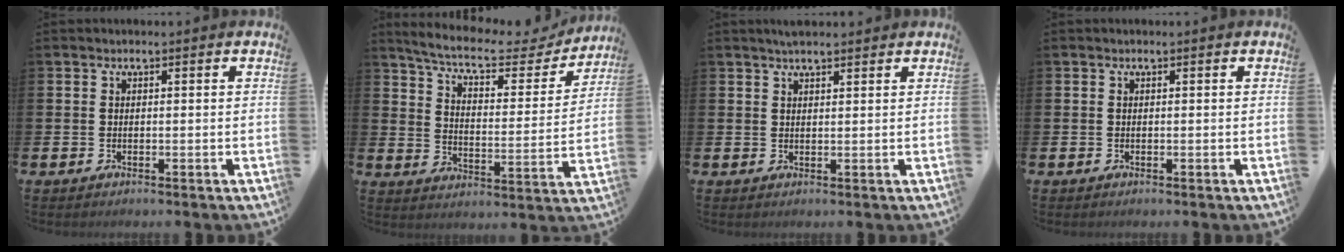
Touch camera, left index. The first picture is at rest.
{"total": 7.1, "force": [6.3, 1.5, 2.8], "torque": [-0.077, -0.042, 0.102]}
{"total": 2.4, "force": [2.2, 0.4, 0.7], "torque": [-0.015, -0.002, 0.040]}
{"total": 0.0}